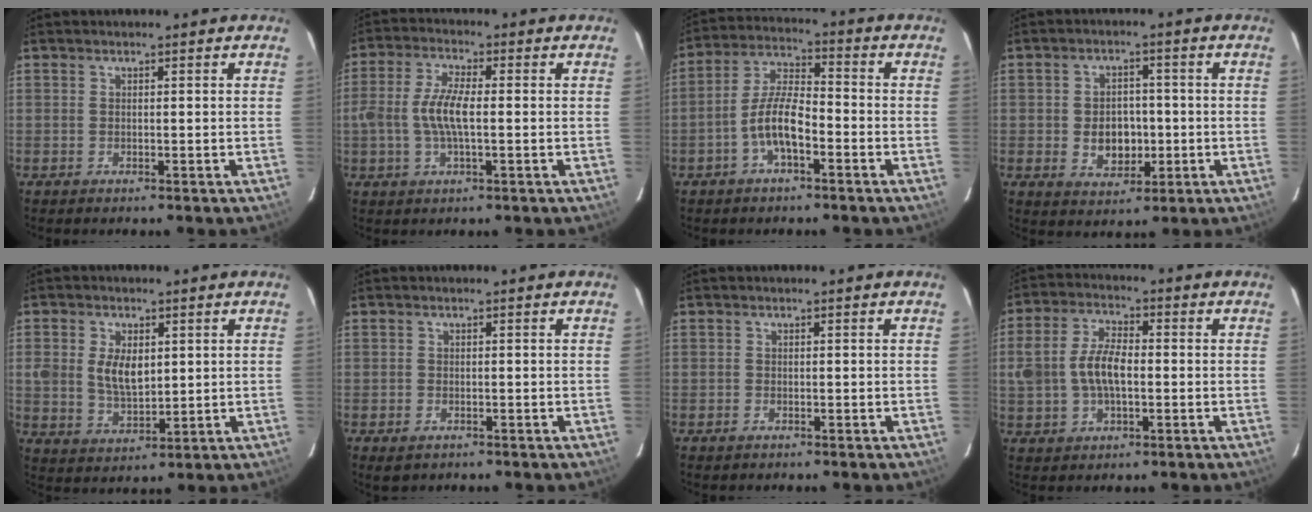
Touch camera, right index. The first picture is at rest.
{"total": 7.6, "force": [-0.7, 2.5, 7.1], "torque": [-0.148, 0.007, -0.015]}
{"total": 8.4, "force": [-3.5, 2.9, 7.1], "torque": [-0.152, 0.013, -0.065]}
{"total": 7.0, "force": [-1.1, 5.3, 4.5], "torque": [-0.088, 0.006, -0.006]}
{"total": 7.4, "force": [1.4, 4.5, 5.7], "torque": [-0.111, 0.001, 0.031]}
{"total": 2.3, "force": [-1.3, 1.5, 1.1], "torque": [-0.020, -0.004, -0.020]}
{"total": 0.9, "force": [-0.7, 0.5, 0.2], "torque": [-0.005, 0.001, -0.012]}
{"total": 9.1, "force": [-0.7, 5.1, 7.5], "torque": [-0.152, 0.013, -0.010]}